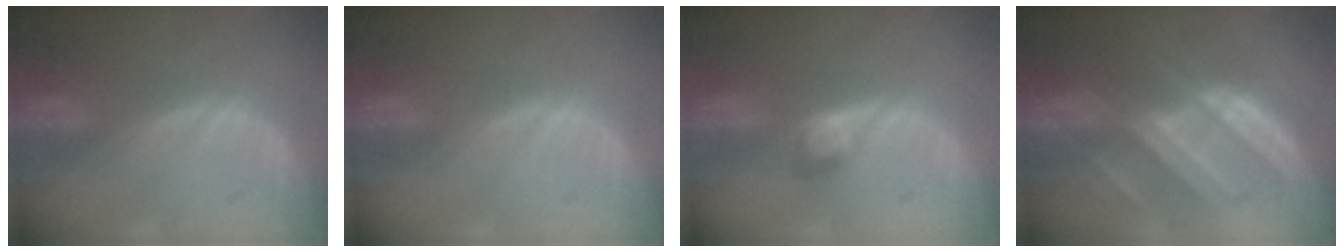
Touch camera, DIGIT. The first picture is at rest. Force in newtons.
{"total": 0.0}
{"total": 2.3, "press": 2.3, "slide": 0.2}
{"total": 8.8, "press": 8.0, "slide": 3.6}